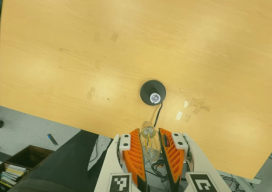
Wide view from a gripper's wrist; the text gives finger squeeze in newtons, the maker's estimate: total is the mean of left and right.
{"total": 13.5, "left": 14.2, "right": 12.7}